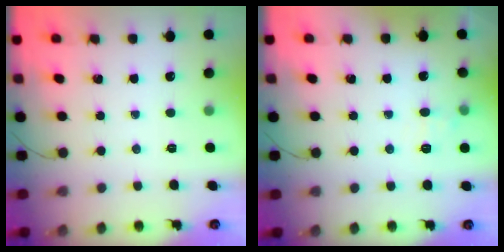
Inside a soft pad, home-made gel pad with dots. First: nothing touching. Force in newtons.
{"total": 6.8, "press": 6.5, "slide": 1.9}